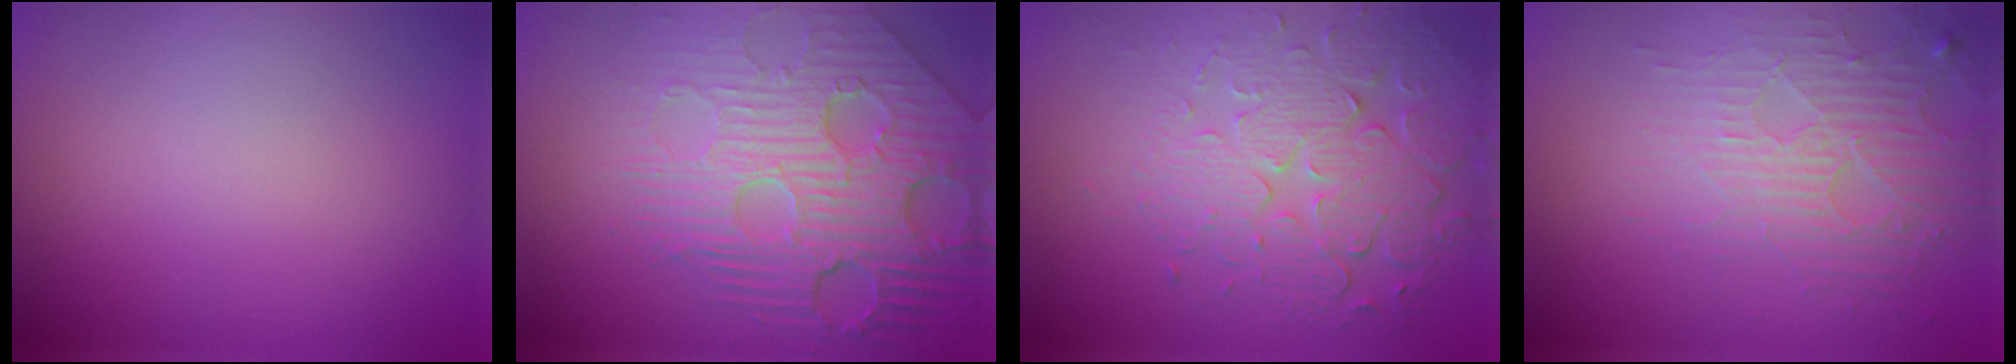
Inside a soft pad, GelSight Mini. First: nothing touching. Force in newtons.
{"total": 8.5, "press": 6.0, "slide": 6.1}
{"total": 6.2, "press": 4.9, "slide": 3.9}
{"total": 3.9, "press": 3.5, "slide": 1.6}